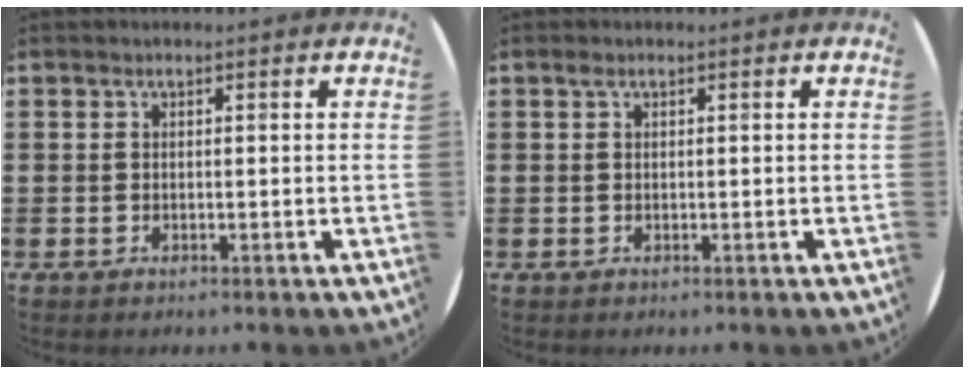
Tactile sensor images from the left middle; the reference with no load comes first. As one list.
[{"total": 0.5, "force": [0.3, 0.4, 0.1], "torque": [-0.004, 0.003, 0.007]}]